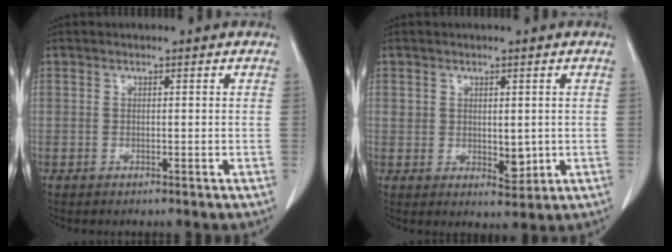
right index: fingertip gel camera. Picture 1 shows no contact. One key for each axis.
{"total": 3.3, "fx": -0.1, "fy": 1.8, "fz": 2.8, "tx": -0.039, "ty": -0.009, "tz": 0.009}